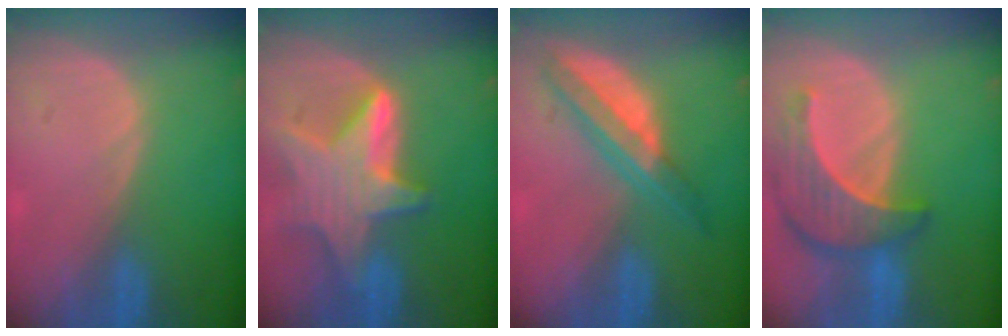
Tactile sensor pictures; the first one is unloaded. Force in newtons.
{"total": 9.3, "press": 9.3, "slide": 0.7}
{"total": 6.5, "press": 5.7, "slide": 3.1}
{"total": 8.8, "press": 8.0, "slide": 3.5}